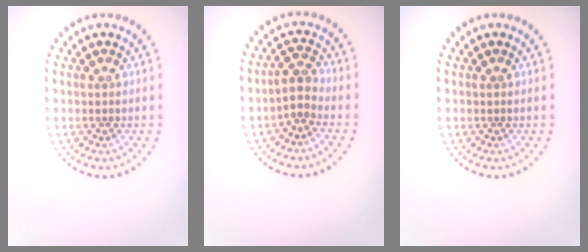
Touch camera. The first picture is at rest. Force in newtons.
{"total": 2.1, "press": 1.6, "slide": 1.4}
{"total": 0.0}